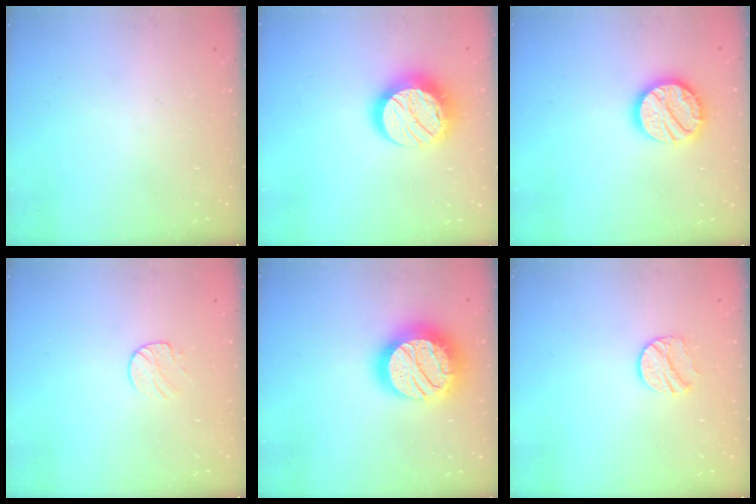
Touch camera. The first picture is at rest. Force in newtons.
{"total": 15.7, "press": 15.7, "slide": 0.9}
{"total": 16.9, "press": 16.9, "slide": 1.4}
{"total": 6.7, "press": 6.7, "slide": 0.6}
{"total": 25.5, "press": 25.4, "slide": 2.1}
{"total": 9.0, "press": 9.0, "slide": 0.3}